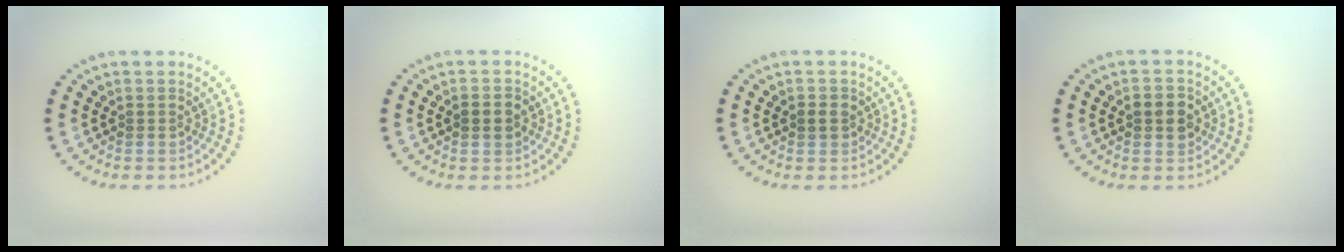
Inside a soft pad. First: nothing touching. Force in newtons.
{"total": 1.7, "press": 1.7, "slide": 0.2}
{"total": 1.2, "press": 1.2, "slide": 0.3}
{"total": 2.3, "press": 2.3, "slide": 0.3}